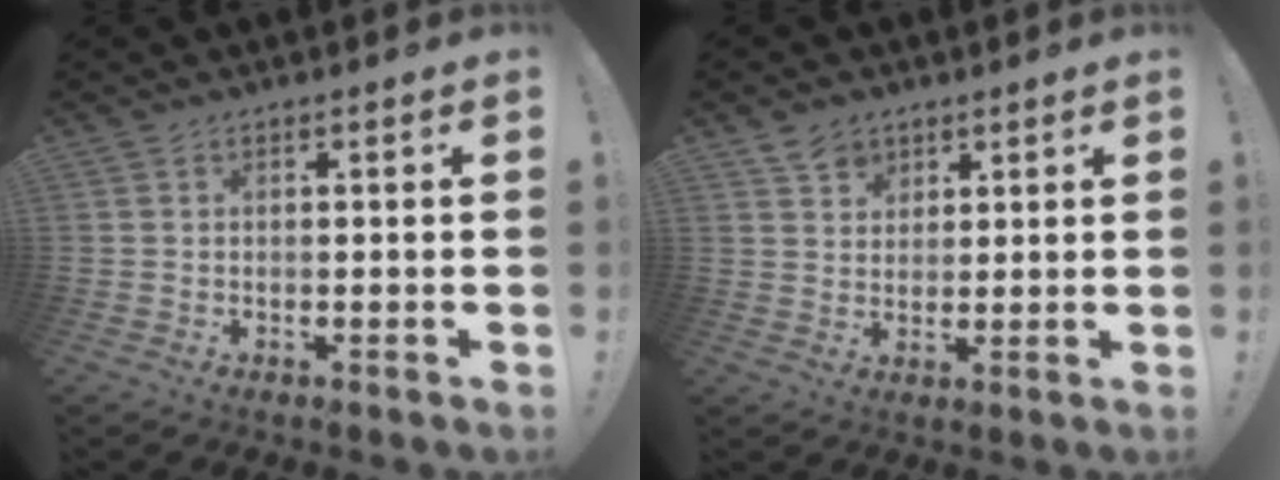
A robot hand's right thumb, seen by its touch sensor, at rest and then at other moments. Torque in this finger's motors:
{"motor_torque": [0.03, 1.13, 0.21, 0.52, 0.00]}